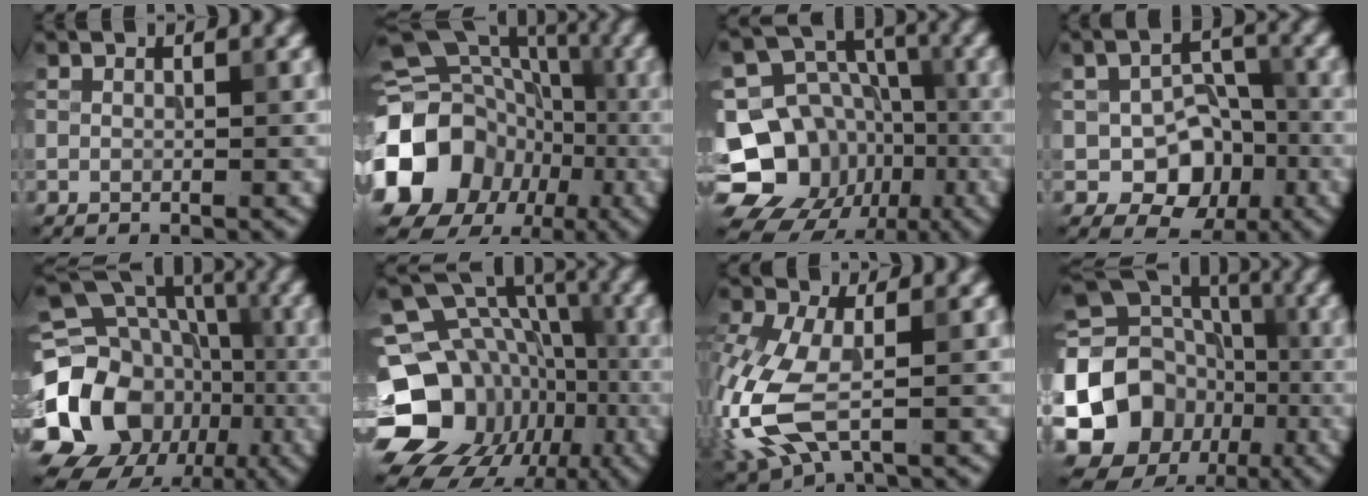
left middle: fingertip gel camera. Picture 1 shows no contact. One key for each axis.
{"total": 20.7, "fx": -6.1, "fy": 18.2, "fz": 7.6, "tx": -0.162, "ty": -0.028, "tz": -0.138}
{"total": 14.3, "fx": -6.1, "fy": 11.8, "fz": 5.4, "tx": -0.090, "ty": -0.001, "tz": -0.115}
{"total": 6.7, "fx": -1.9, "fy": 4.8, "fz": 4.2, "tx": -0.058, "ty": -0.008, "tz": -0.029}
{"total": 17.5, "fx": -4.8, "fy": 14.3, "fz": 8.8, "tx": -0.174, "ty": 0.002, "tz": -0.105}
{"total": 17.8, "fx": -5.3, "fy": 14.9, "fz": 8.1, "tx": -0.157, "ty": 0.006, "tz": -0.090}
{"total": 7.6, "fx": -1.8, "fy": 3.9, "fz": 6.3, "tx": -0.166, "ty": -0.007, "tz": -0.044}
{"total": 14.1, "fx": -3.5, "fy": 12.2, "fz": 6.1, "tx": -0.124, "ty": -0.015, "tz": -0.079}